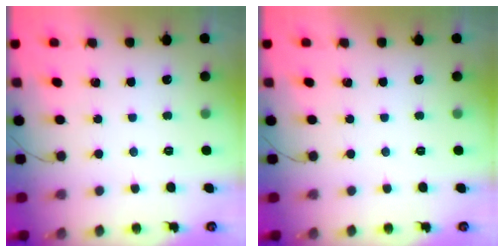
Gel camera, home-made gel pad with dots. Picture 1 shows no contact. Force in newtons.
{"total": 0.0}